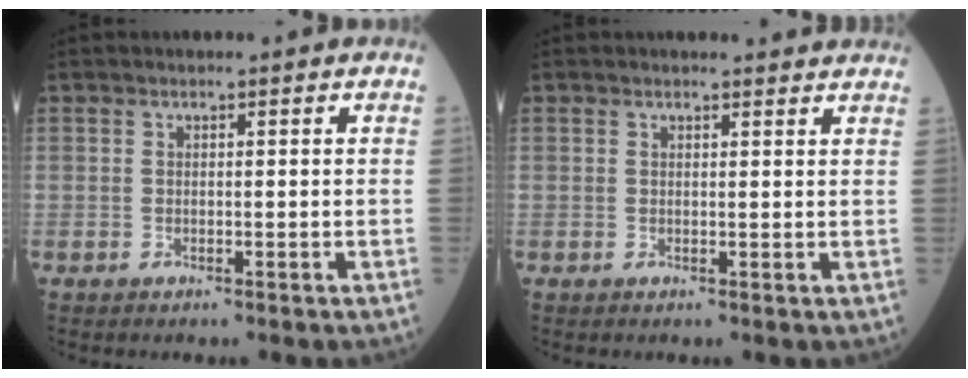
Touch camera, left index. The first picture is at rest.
{"total": 3.5, "force": [3.4, 0.5, 0.6], "torque": [-0.008, 0.006, 0.032]}